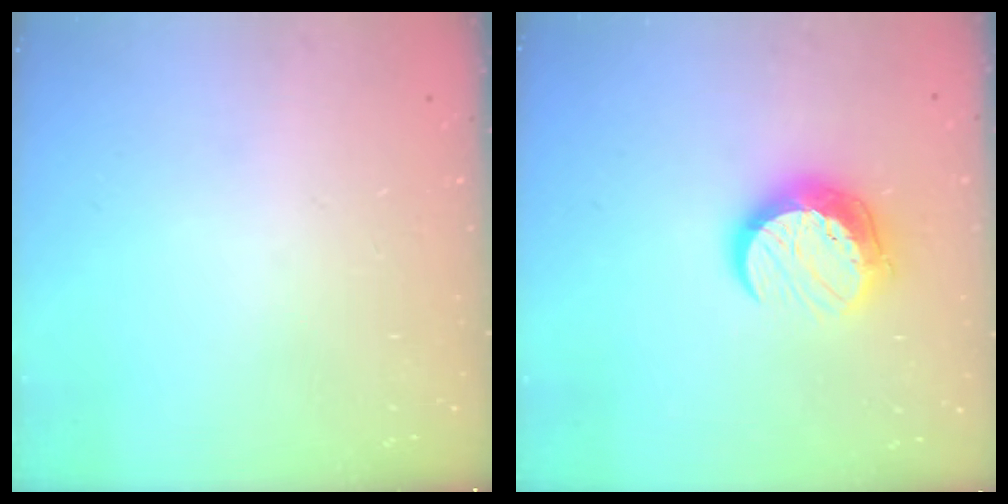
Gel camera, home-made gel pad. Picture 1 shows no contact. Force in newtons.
{"total": 11.4, "press": 11.4, "slide": 0.9}